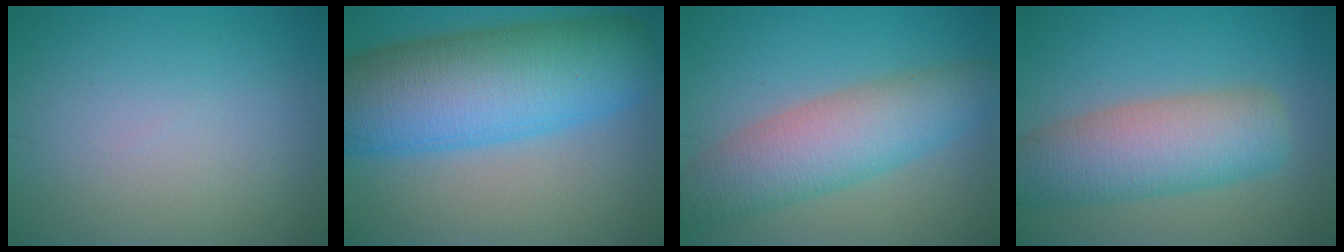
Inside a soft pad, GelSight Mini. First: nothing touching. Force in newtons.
{"total": 13.1, "press": 13.1, "slide": 0.1}
{"total": 6.8, "press": 6.8, "slide": 0.2}
{"total": 7.3, "press": 7.3, "slide": 0.6}